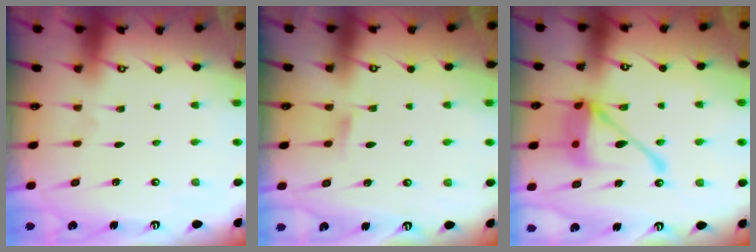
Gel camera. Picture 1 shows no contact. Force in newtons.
{"total": 4.6, "press": 4.5, "slide": 0.5}
{"total": 18.4, "press": 18.3, "slide": 1.9}